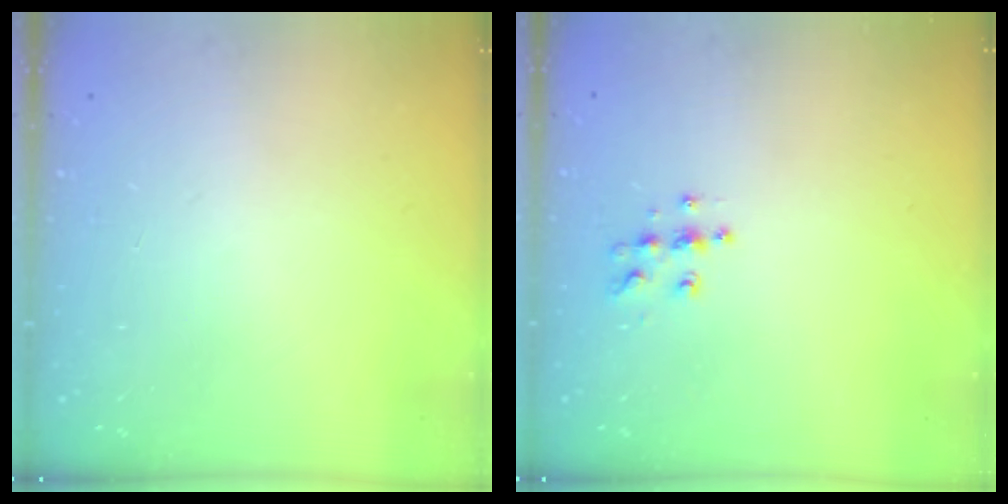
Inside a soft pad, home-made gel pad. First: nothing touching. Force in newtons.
{"total": 7.4, "press": 7.4, "slide": 0.3}